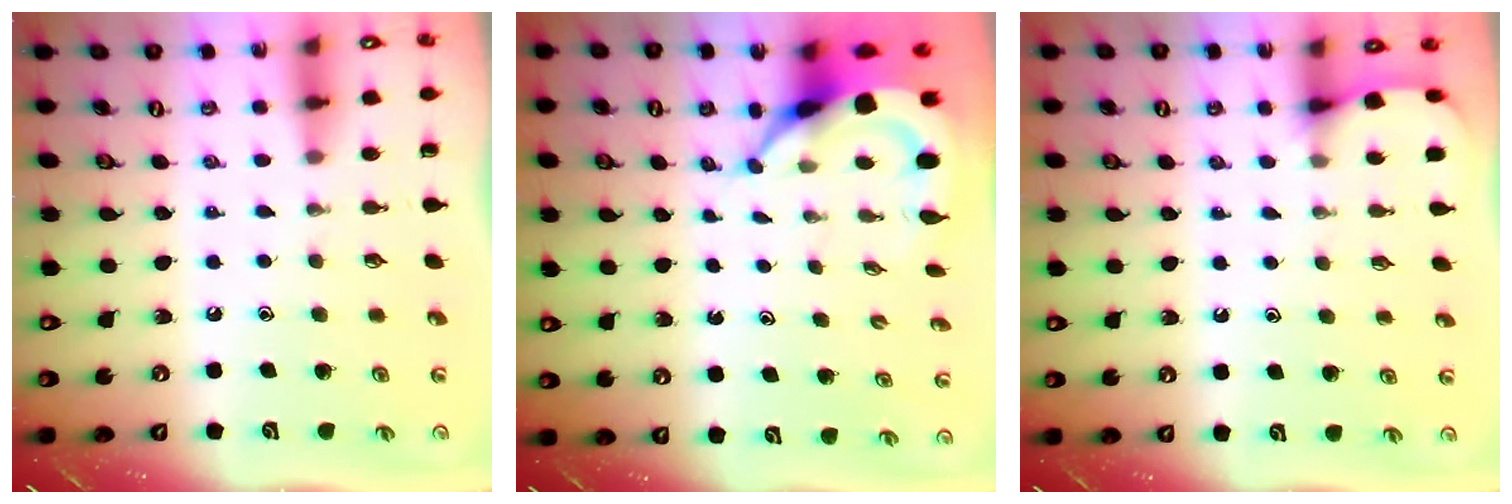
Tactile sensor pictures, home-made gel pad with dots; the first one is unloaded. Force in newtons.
{"total": 5.9, "press": 5.8, "slide": 0.7}
{"total": 3.3, "press": 3.3, "slide": 0.3}